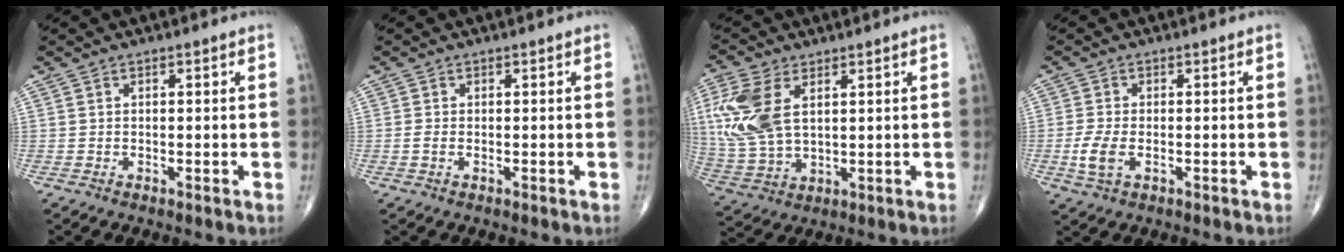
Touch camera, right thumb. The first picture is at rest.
{"total": 1.0, "force": [-0.3, 0.5, 0.8], "torque": [-0.019, -0.001, -0.006]}
{"total": 13.2, "force": [3.8, 7.5, 10.2], "torque": [-0.242, -0.004, 0.083]}
{"total": 4.4, "force": [-1.1, 2.3, 3.6], "torque": [-0.085, -0.003, -0.022]}